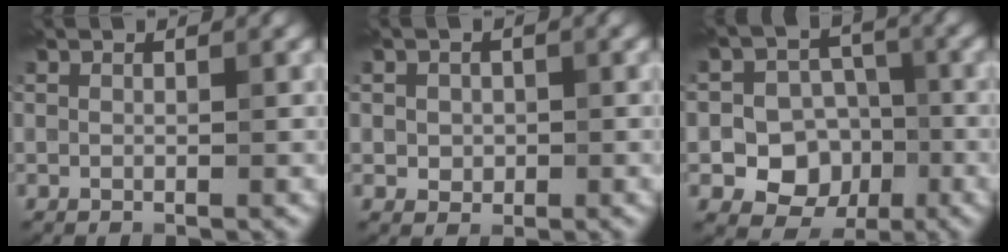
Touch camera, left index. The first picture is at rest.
{"total": 1.8, "force": [0.0, 1.6, 0.8], "torque": [-0.013, -0.004, -0.001]}
{"total": 6.7, "force": [-2.2, 5.5, 3.2], "torque": [-0.024, -0.009, -0.055]}